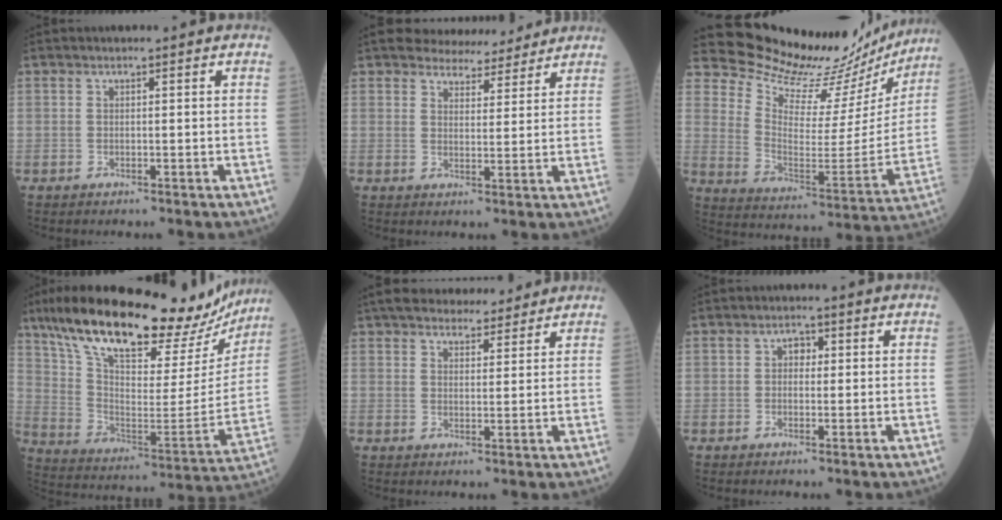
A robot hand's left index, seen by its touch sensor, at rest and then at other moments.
{"total": 6.6, "force": [6.2, 2.1, 1.2], "torque": [-0.015, 0.002, 0.083]}
{"total": 22.3, "force": [21.4, 4.8, 4.5], "torque": [-0.076, -0.080, 0.287]}
{"total": 30.7, "force": [25.2, 9.1, 15.0], "torque": [-0.255, -0.007, 0.360]}
{"total": 11.0, "force": [9.5, 3.2, 4.4], "torque": [-0.056, 0.028, 0.141]}
{"total": 1.8, "force": [0.1, 1.3, 1.2], "torque": [-0.016, 0.006, -0.003]}